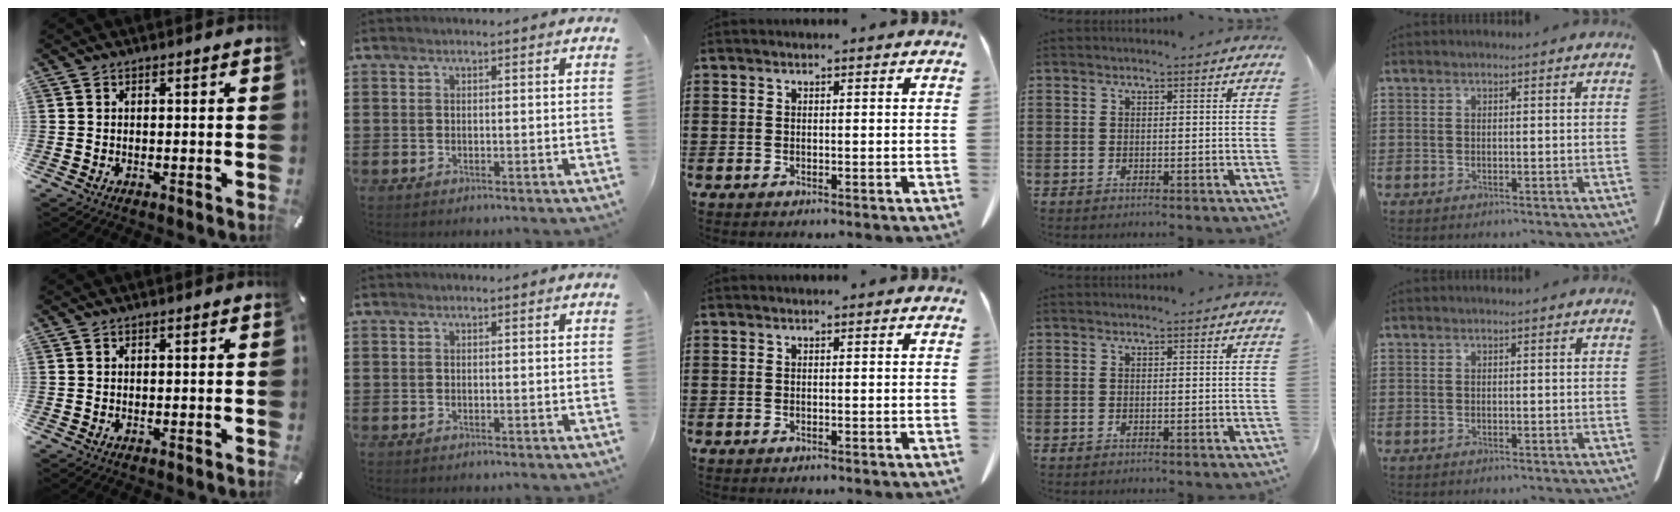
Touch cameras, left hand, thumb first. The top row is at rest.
{}